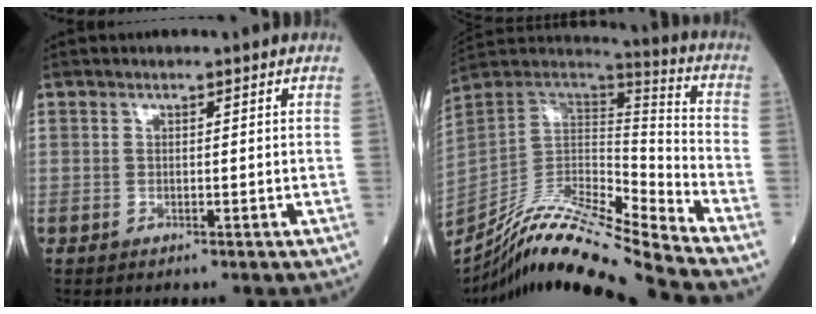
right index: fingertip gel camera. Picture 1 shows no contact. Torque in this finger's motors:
{"motor_torque": [-0.24, -0.19, -0.10, 0.01]}